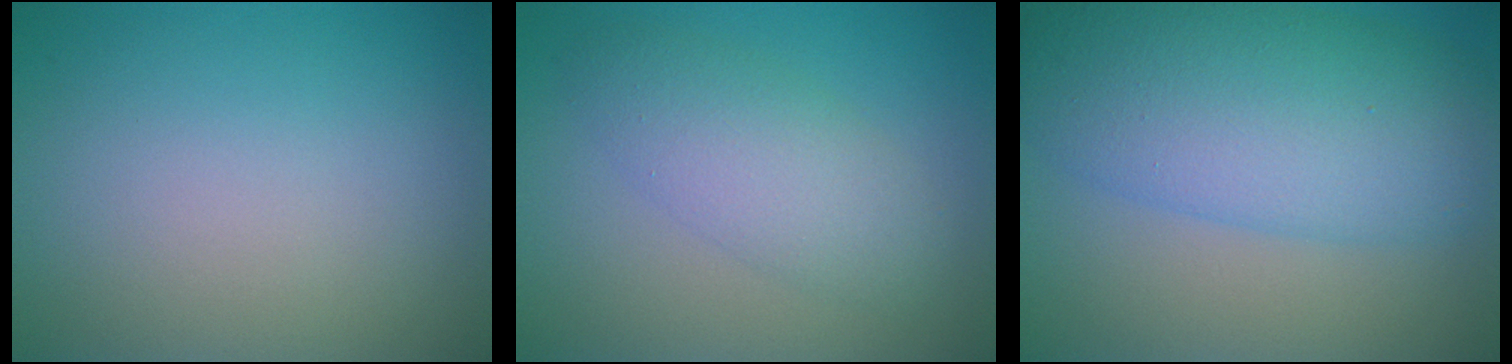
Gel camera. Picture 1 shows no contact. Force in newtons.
{"total": 4.0, "press": 4.0, "slide": 0.2}
{"total": 9.7, "press": 9.7, "slide": 0.1}